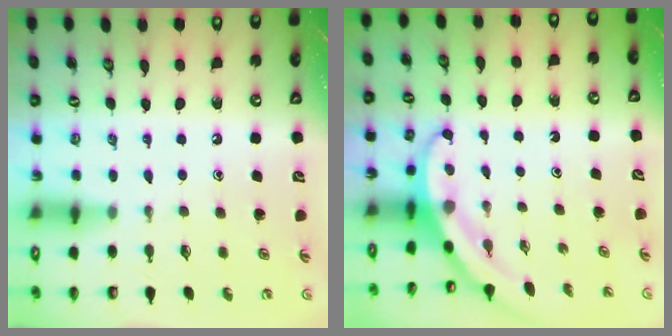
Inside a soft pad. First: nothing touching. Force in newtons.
{"total": 4.0, "press": 4.0, "slide": 0.4}